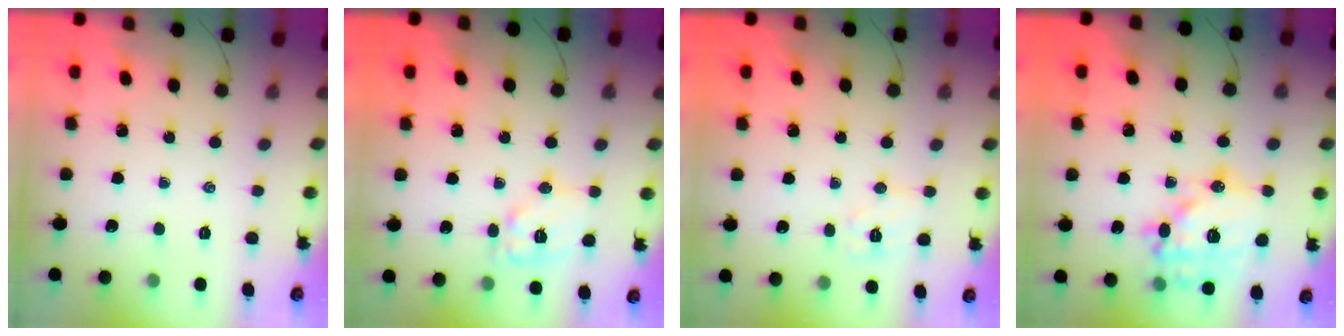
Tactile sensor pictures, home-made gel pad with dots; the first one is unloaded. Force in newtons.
{"total": 11.1, "press": 11.1, "slide": 1.2}
{"total": 6.8, "press": 6.7, "slide": 0.9}
{"total": 18.1, "press": 17.9, "slide": 2.3}